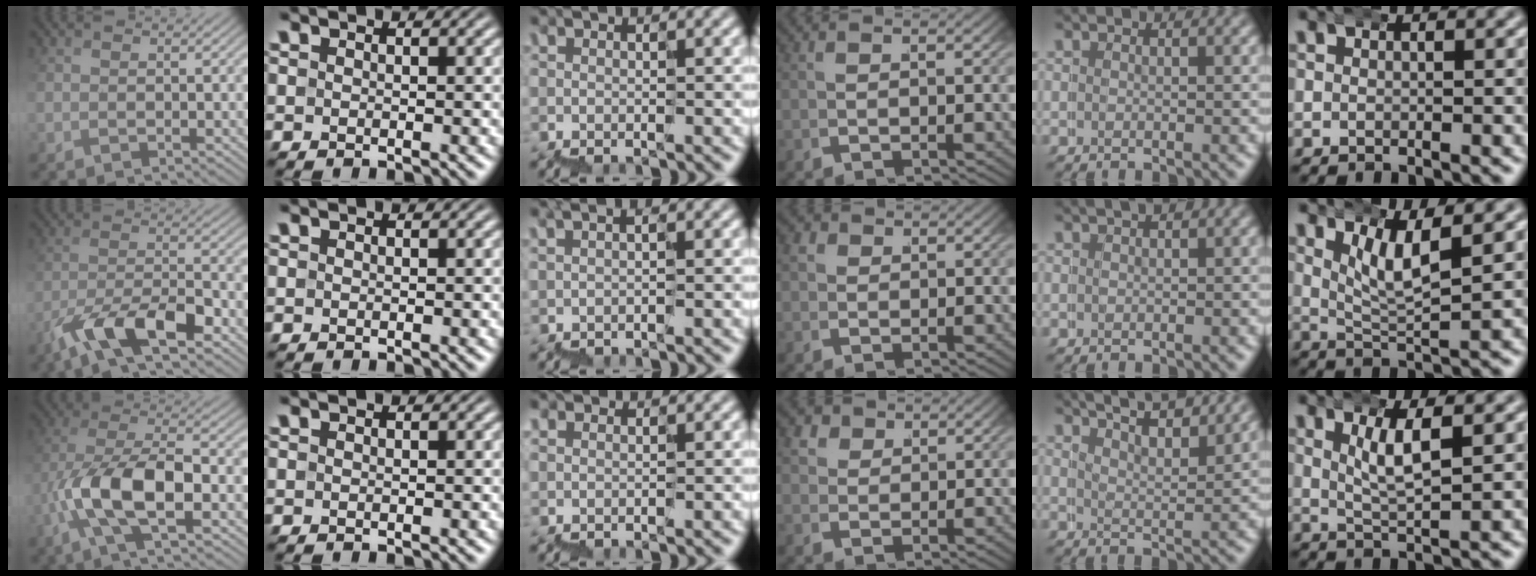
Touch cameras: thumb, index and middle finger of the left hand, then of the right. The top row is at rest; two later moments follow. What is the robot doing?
{"motion": "wrap", "object": "belt"}